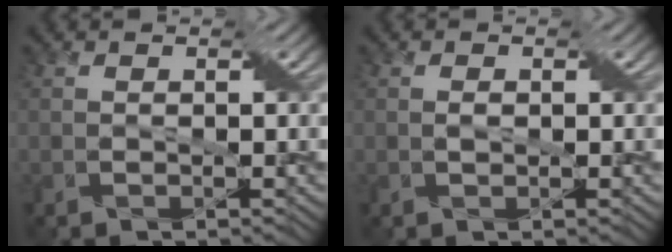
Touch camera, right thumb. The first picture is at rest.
{"total": 0.9, "force": [0.0, 0.6, 0.7], "torque": [-0.013, 0.001, 0.001]}